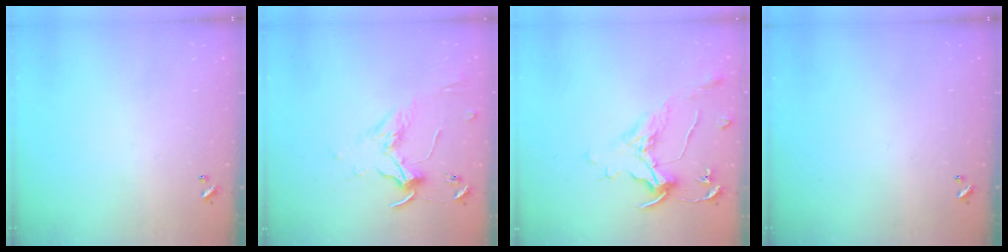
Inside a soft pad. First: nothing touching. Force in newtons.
{"total": 1.8, "press": 1.6, "slide": 0.7}
{"total": 1.6, "press": 1.4, "slide": 0.7}
{"total": 0.0}